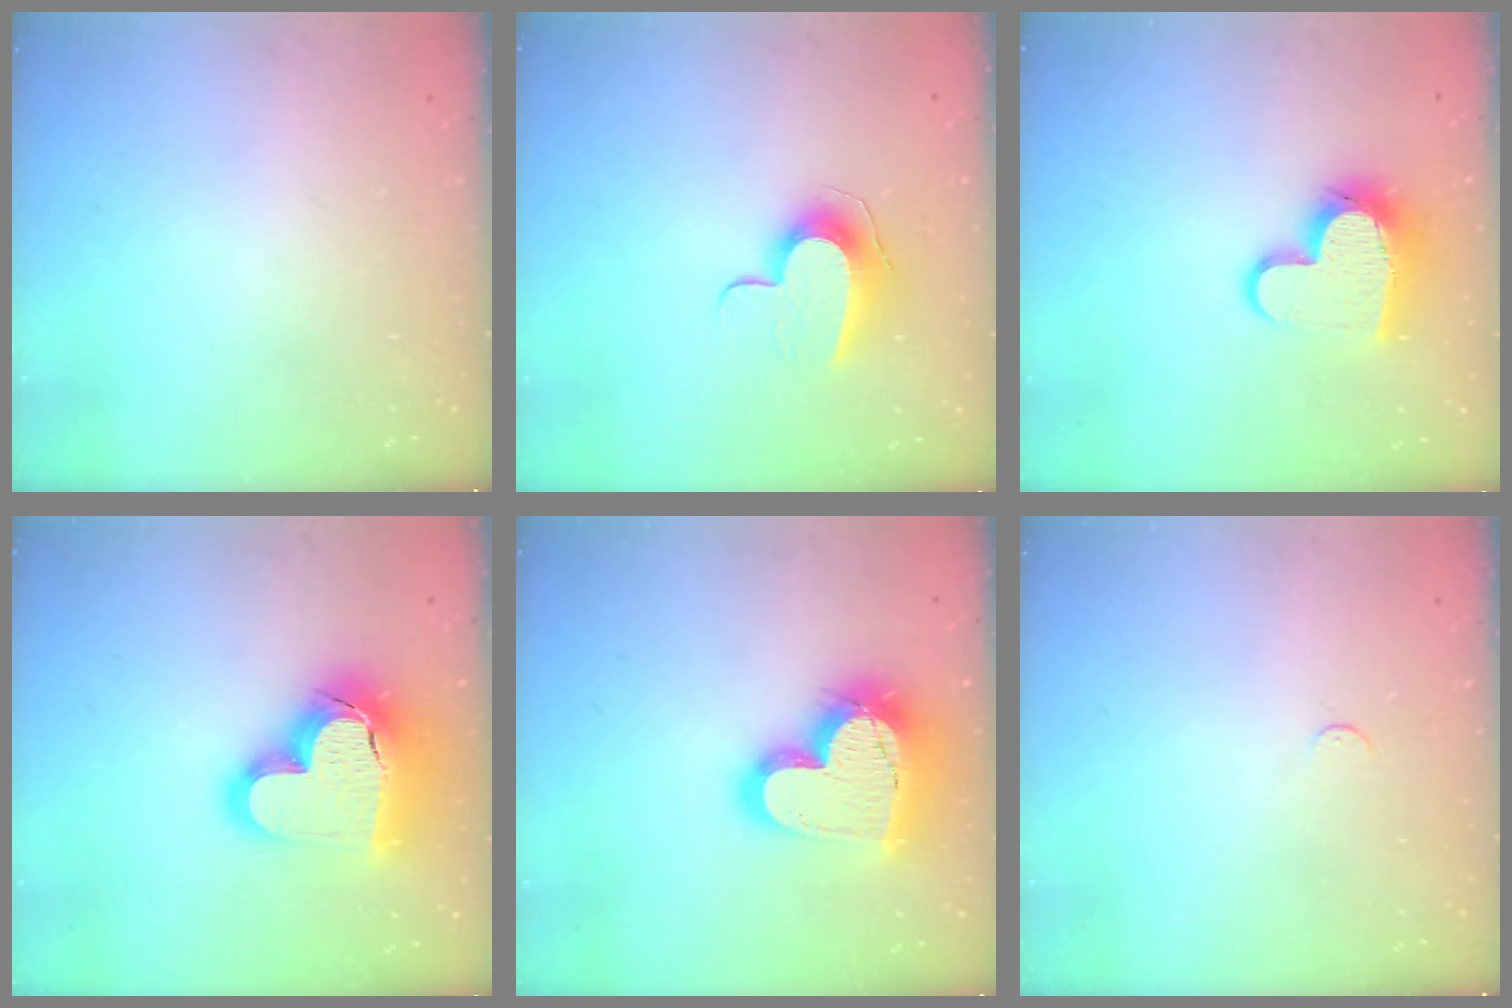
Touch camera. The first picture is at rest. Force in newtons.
{"total": 10.1, "press": 10.1, "slide": 0.3}
{"total": 13.2, "press": 13.2, "slide": 1.1}
{"total": 22.8, "press": 22.6, "slide": 2.2}
{"total": 23.1, "press": 23.0, "slide": 1.8}
{"total": 2.7, "press": 2.7, "slide": 0.4}